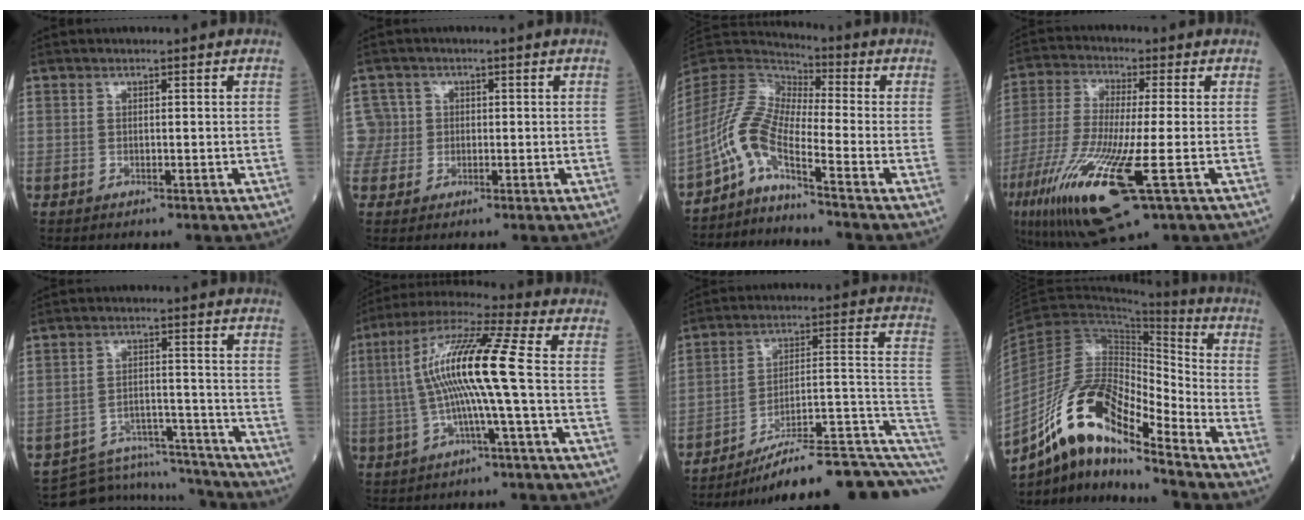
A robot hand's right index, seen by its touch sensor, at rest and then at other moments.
{"total": 4.3, "force": [0.4, 4.3, -0.4], "torque": [0.026, 0.015, 0.006]}
{"total": 8.2, "force": [-5.1, 1.0, 6.3], "torque": [-0.145, 0.010, -0.106]}
{"total": 18.3, "force": [-6.9, 2.7, 16.8], "torque": [-0.369, -0.053, -0.122]}
{"total": 11.5, "force": [-11.2, 2.6, -0.6], "torque": [0.013, 0.040, -0.166]}
{"total": 13.3, "force": [0.0, -0.5, 13.3], "torque": [-0.260, 0.022, -0.007]}
{"total": 20.8, "force": [-15.0, 2.1, 14.2], "torque": [-0.126, 0.050, -0.216]}
{"total": 14.6, "force": [-10.3, 3.2, 9.8], "torque": [-0.199, 0.018, -0.183]}